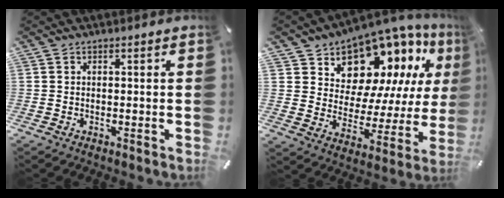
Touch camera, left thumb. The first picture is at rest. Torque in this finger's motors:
{"motor_torque": [2.51, 2.50, 1.43, -1.34, 0.33]}